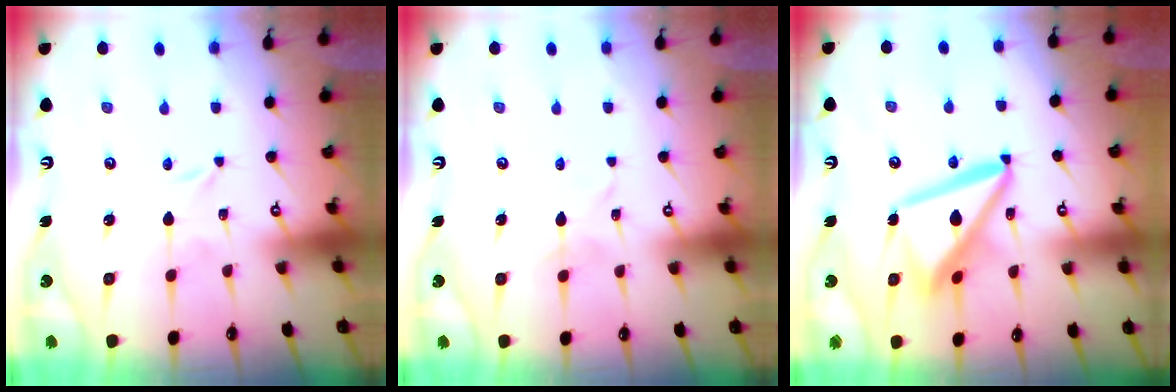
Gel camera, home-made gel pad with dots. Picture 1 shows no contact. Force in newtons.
{"total": 2.7, "press": 2.7, "slide": 0.2}
{"total": 15.1, "press": 15.0, "slide": 1.7}